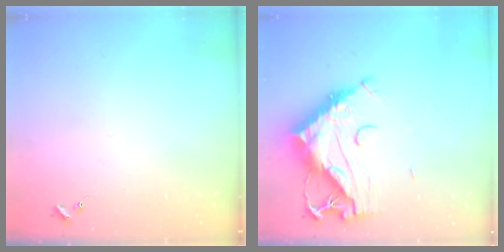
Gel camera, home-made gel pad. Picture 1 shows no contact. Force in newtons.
{"total": 17.4, "press": 17.3, "slide": 1.6}